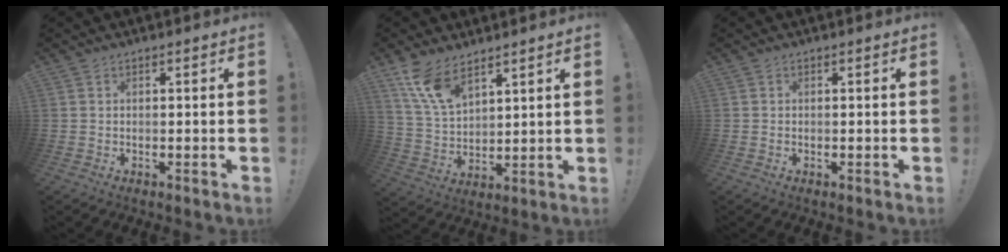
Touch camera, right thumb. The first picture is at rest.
{"total": 11.3, "force": [8.1, 5.1, 6.1], "torque": [-0.115, -0.042, 0.157]}
{"total": 0.0}